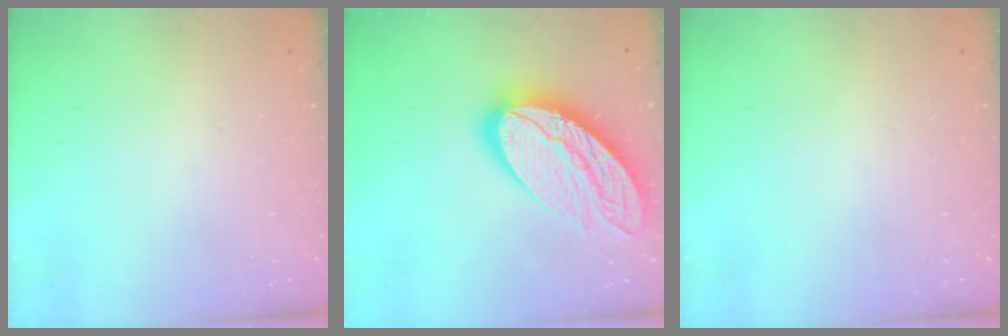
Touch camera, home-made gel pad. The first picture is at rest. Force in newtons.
{"total": 20.3, "press": 20.2, "slide": 1.6}
{"total": 0.0}